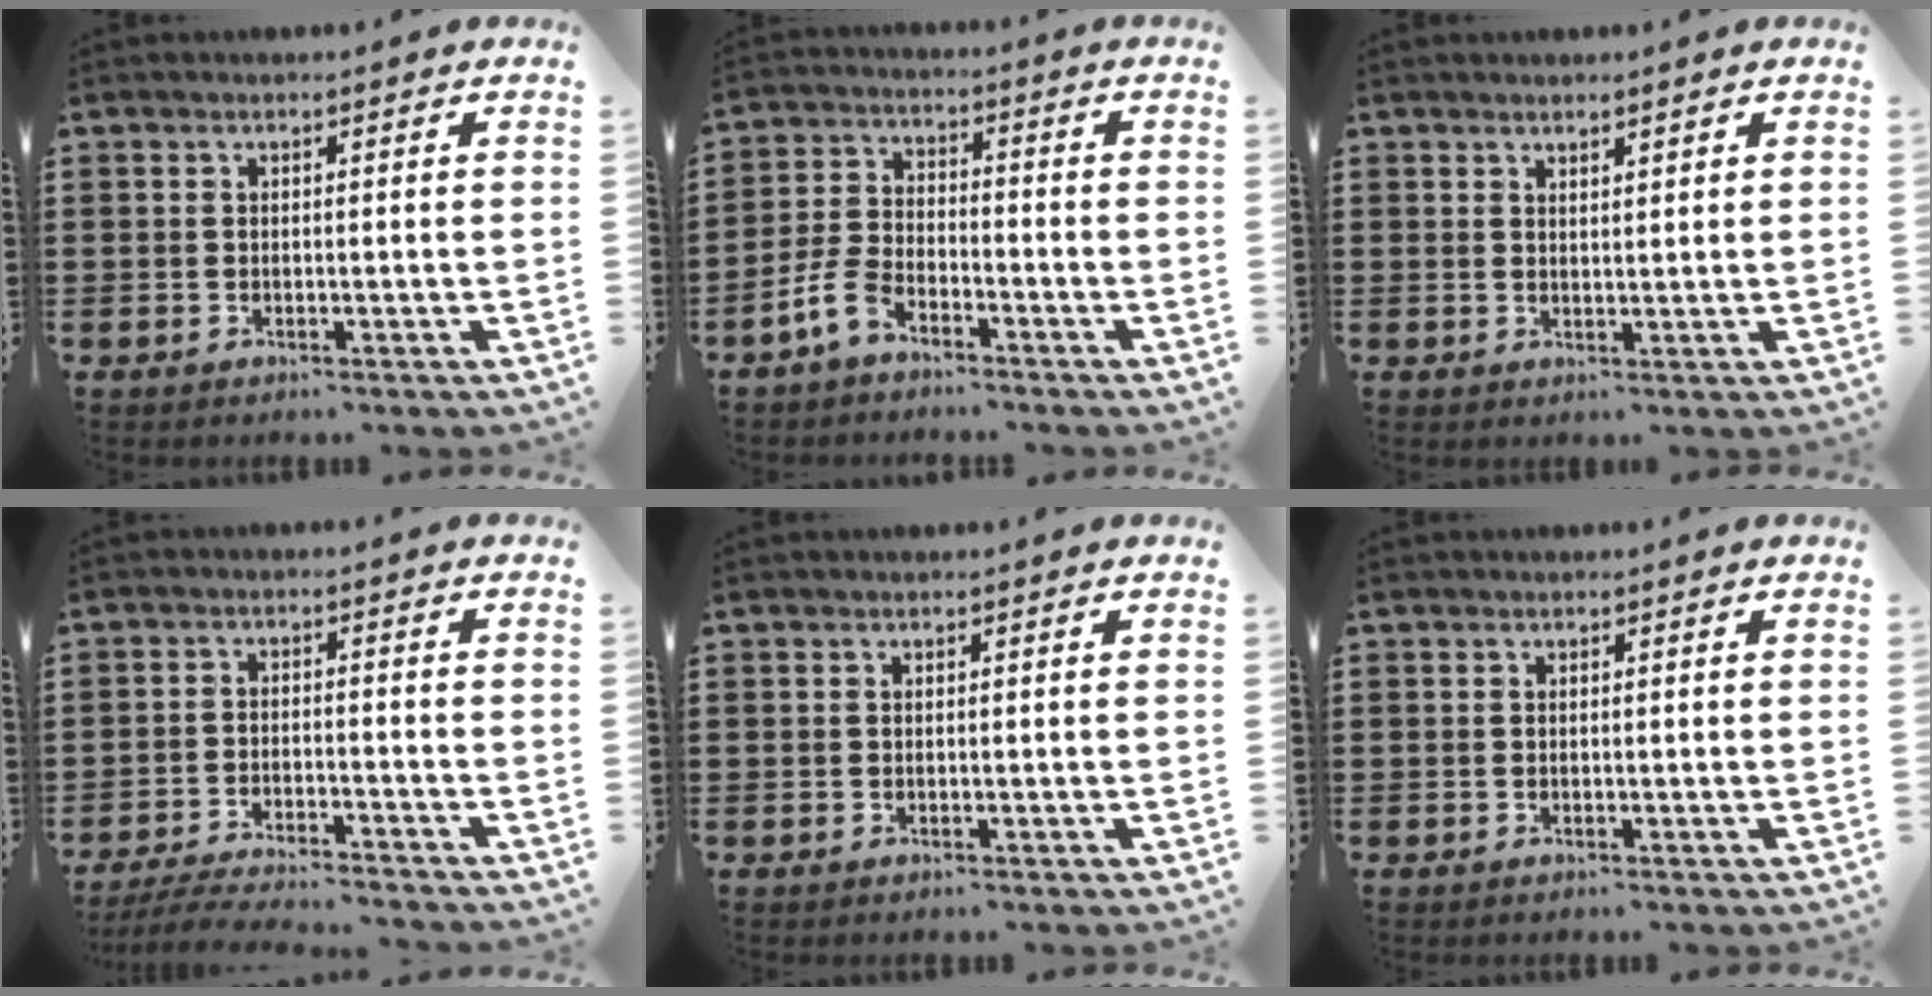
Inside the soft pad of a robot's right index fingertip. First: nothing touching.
{"total": 5.2, "force": [-3.6, 2.3, 2.9], "torque": [-0.085, 0.002, -0.077]}
{"total": 1.3, "force": [1.3, 0.2, 0.1], "torque": [-0.004, 0.001, 0.024]}
{"total": 4.3, "force": [-4.2, -0.1, 1.0], "torque": [-0.030, -0.009, -0.089]}
{"total": 0.0}
{"total": 0.0}